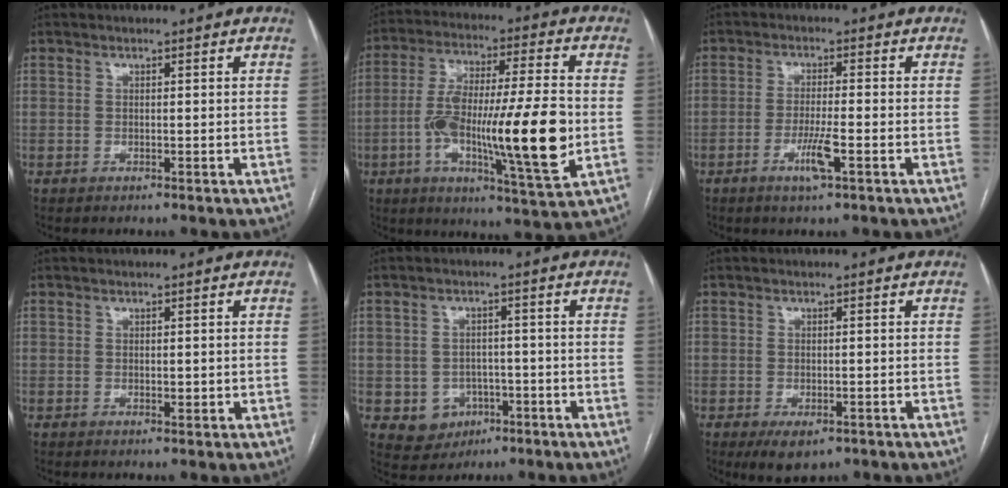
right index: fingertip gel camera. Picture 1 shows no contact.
{"total": 20.5, "force": [-3.4, 2.4, 20.0], "torque": [-0.330, -0.005, -0.053]}
{"total": 4.7, "force": [-2.1, 0.1, 4.2], "torque": [-0.083, -0.009, -0.039]}
{"total": 1.2, "force": [0.1, 0.6, 1.0], "torque": [-0.016, -0.005, 0.004]}
{"total": 5.6, "force": [-2.0, 5.0, 1.5], "torque": [-0.019, 0.009, -0.017]}
{"total": 4.3, "force": [-2.4, 2.0, 3.1], "torque": [-0.049, -0.007, -0.029]}